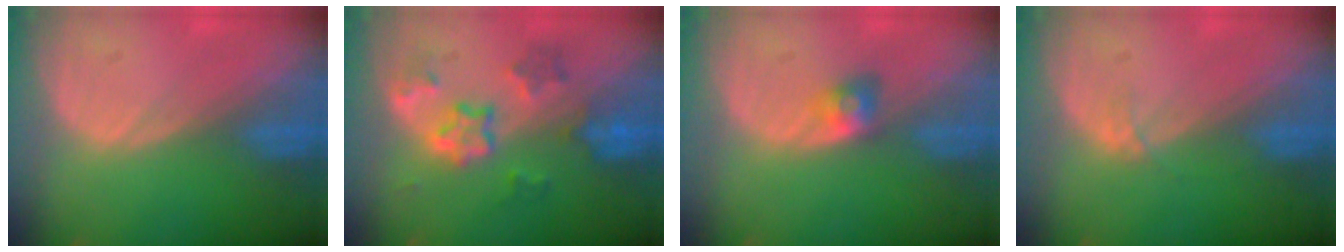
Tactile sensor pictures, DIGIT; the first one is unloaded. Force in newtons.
{"total": 7.0, "press": 6.4, "slide": 2.8}
{"total": 2.9, "press": 2.4, "slide": 1.5}
{"total": 0.9, "press": 0.9, "slide": 0.1}